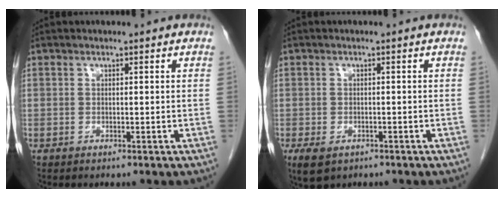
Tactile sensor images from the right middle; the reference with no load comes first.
{"total": 3.9, "force": [-2.3, 2.3, 2.1], "torque": [-0.043, -0.007, -0.031]}